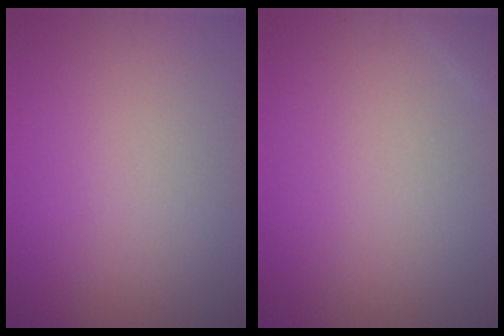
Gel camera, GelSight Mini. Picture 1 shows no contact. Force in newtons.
{"total": 0.6, "press": 0.5, "slide": 0.1}